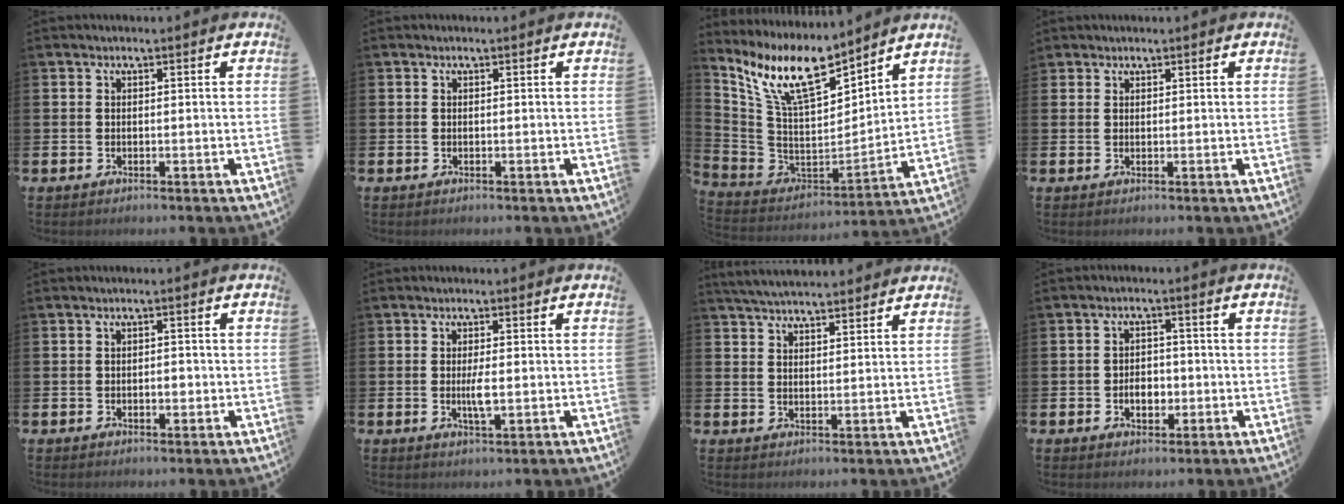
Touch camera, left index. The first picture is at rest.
{"total": 0.0}
{"total": 11.0, "force": [8.8, 3.4, 5.6], "torque": [-0.153, -0.047, 0.160]}
{"total": 1.1, "force": [1.0, 0.5, -0.1], "torque": [0.007, 0.000, 0.018]}
{"total": 1.4, "force": [-0.5, 0.8, 1.1], "torque": [-0.013, -0.001, -0.012]}
{"total": 2.6, "force": [-0.3, 0.6, 2.5], "torque": [-0.047, -0.004, -0.007]}
{"total": 4.3, "force": [4.2, 0.4, 0.7], "torque": [-0.034, -0.012, 0.079]}
{"total": 3.2, "force": [-1.0, 2.2, 2.1], "torque": [-0.027, -0.004, -0.025]}